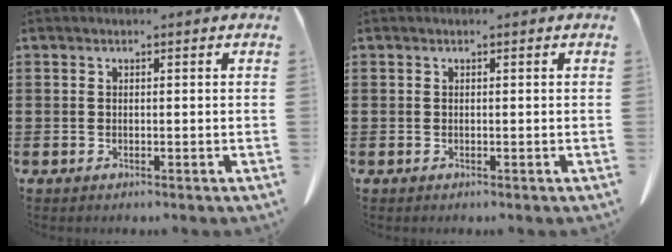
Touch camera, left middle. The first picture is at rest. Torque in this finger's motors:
{"motor_torque": [-0.02, 0.00, 0.00, 0.00]}